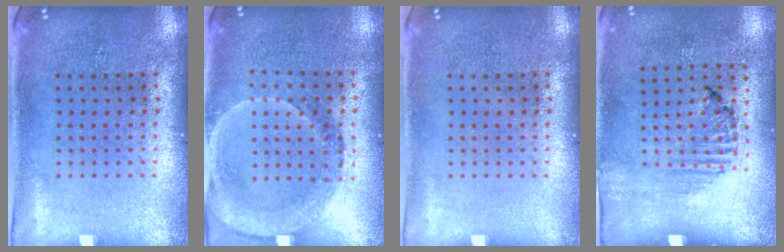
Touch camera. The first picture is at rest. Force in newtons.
{"total": 1.8, "press": 1.6, "slide": 0.8}
{"total": 0.0}
{"total": 1.5, "press": 1.2, "slide": 0.8}